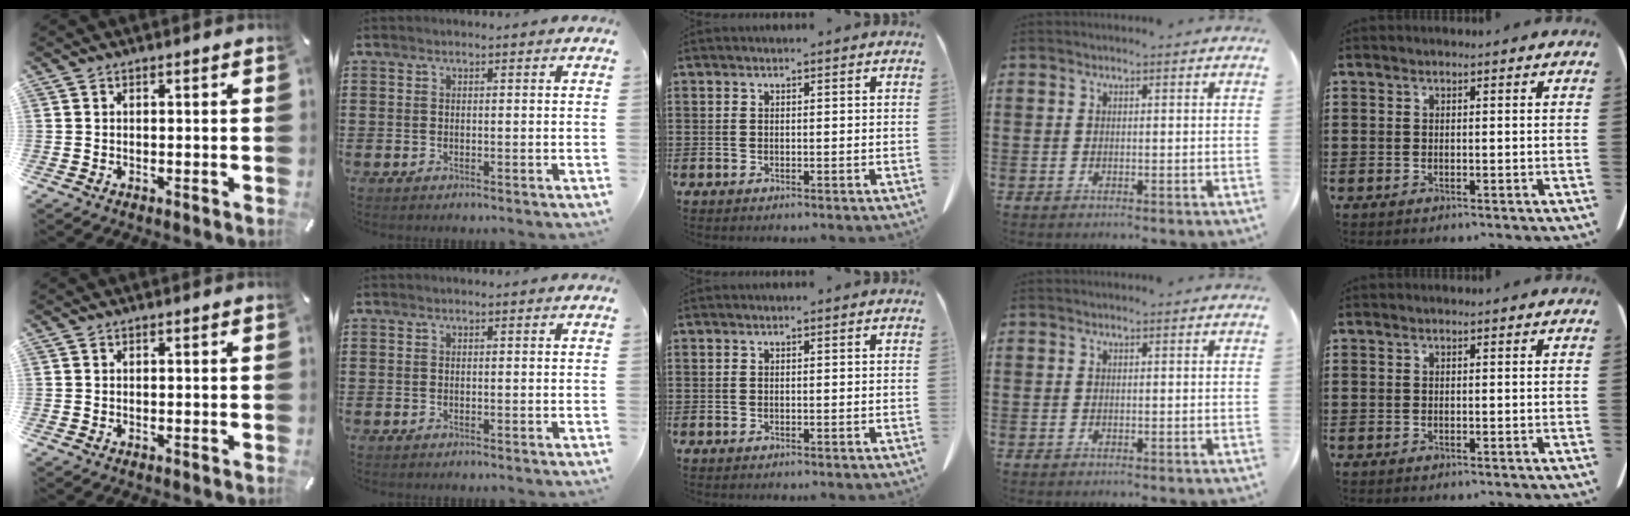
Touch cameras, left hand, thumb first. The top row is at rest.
{}